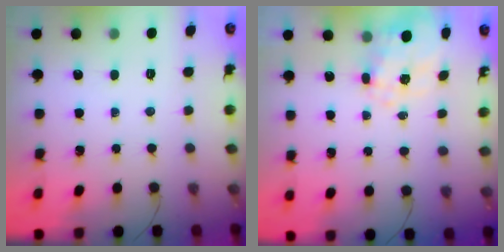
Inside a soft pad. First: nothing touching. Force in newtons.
{"total": 8.2, "press": 8.2, "slide": 0.8}